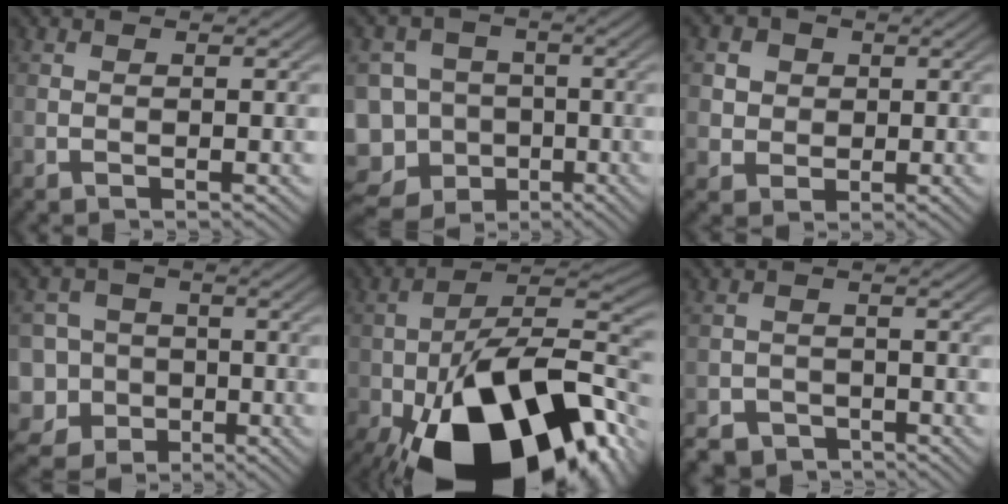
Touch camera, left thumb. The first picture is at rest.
{"total": 14.5, "force": [-6.7, 12.2, 4.3], "torque": [-0.137, -0.028, -0.125]}
{"total": 5.6, "force": [1.7, 5.0, 1.9], "torque": [-0.069, 0.007, 0.023]}
{"total": 10.2, "force": [-3.6, 9.1, 2.8], "torque": [-0.099, -0.015, -0.090]}
{"total": 22.5, "force": [-11.4, 10.6, 16.3], "torque": [-0.285, -0.038, -0.168]}
{"total": 4.0, "force": [-3.2, 2.2, 0.8], "torque": [-0.010, 0.000, -0.059]}